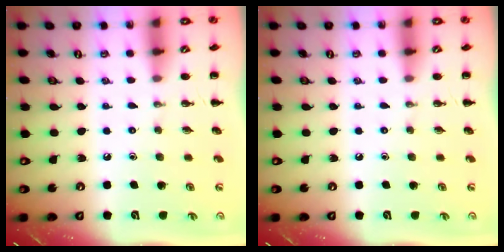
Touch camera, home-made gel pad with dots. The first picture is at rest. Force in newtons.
{"total": 0.0}